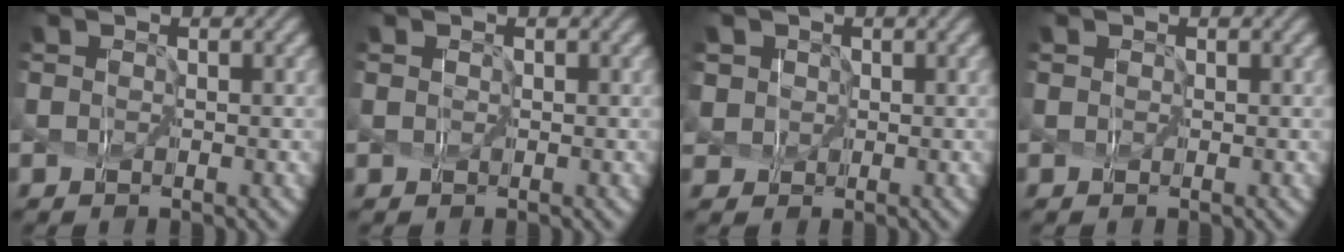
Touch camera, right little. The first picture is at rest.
{"total": 0.7, "force": [0.3, 0.6, 0.3], "torque": [0.001, 0.006, 0.001]}
{"total": 5.2, "force": [2.2, 4.3, 1.9], "torque": [-0.048, 0.022, 0.021]}
{"total": 0.9, "force": [0.4, 0.6, 0.4], "torque": [0.001, 0.009, -0.004]}